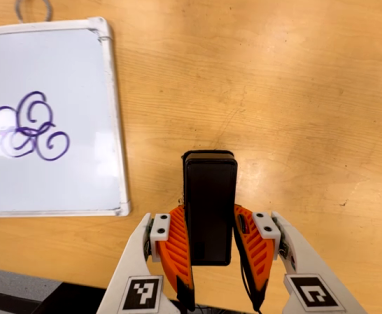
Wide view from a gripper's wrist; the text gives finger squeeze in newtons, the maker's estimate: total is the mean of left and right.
{"total": 5.5, "left": 3.6, "right": 7.4}